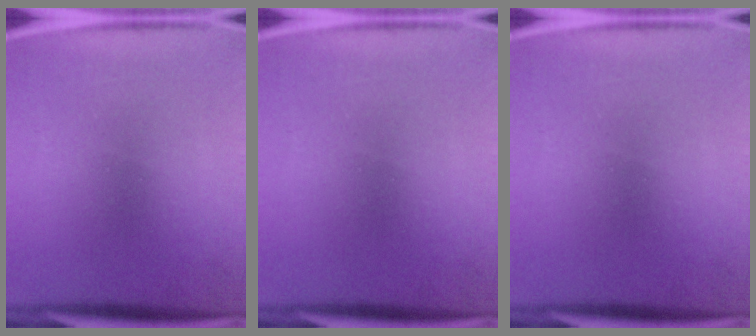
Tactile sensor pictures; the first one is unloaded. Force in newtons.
{"total": 0.0}
{"total": 0.0}